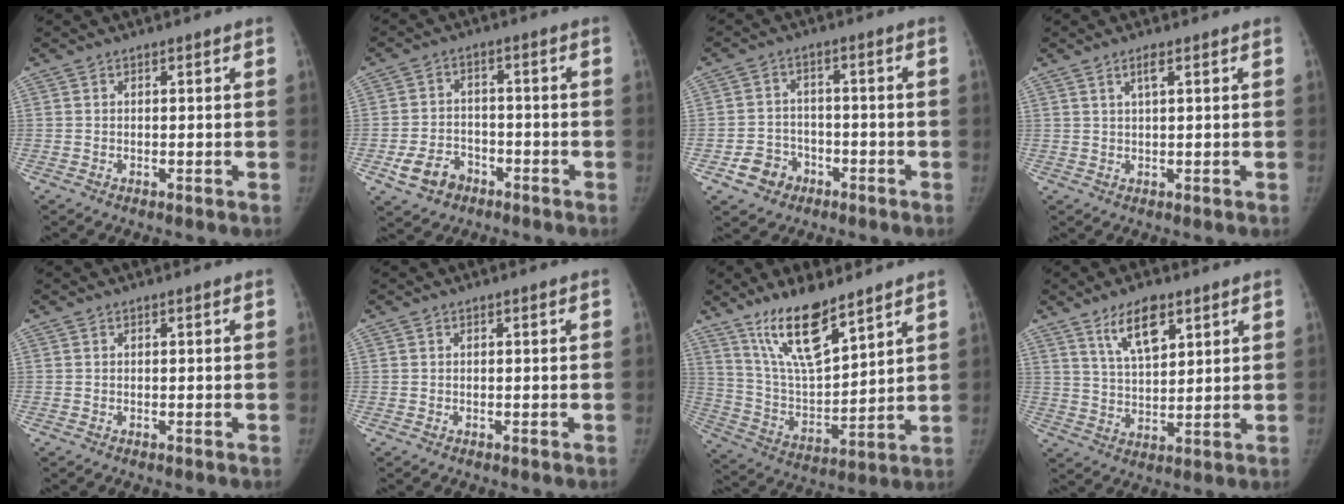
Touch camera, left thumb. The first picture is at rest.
{"total": 7.0, "force": [-3.7, 5.2, 2.9], "torque": [-0.041, 0.024, -0.059]}
{"total": 6.2, "force": [-3.2, 5.1, 1.6], "torque": [-0.007, 0.023, -0.049]}
{"total": 2.1, "force": [1.1, 0.3, 1.8], "torque": [-0.039, -0.001, 0.023]}
{"total": 0.0}
{"total": 0.0}
{"total": 15.5, "force": [10.8, 4.6, 10.1], "torque": [-0.161, -0.064, 0.215]}
{"total": 9.0, "force": [5.3, 3.8, 6.2], "torque": [-0.094, -0.031, 0.101]}